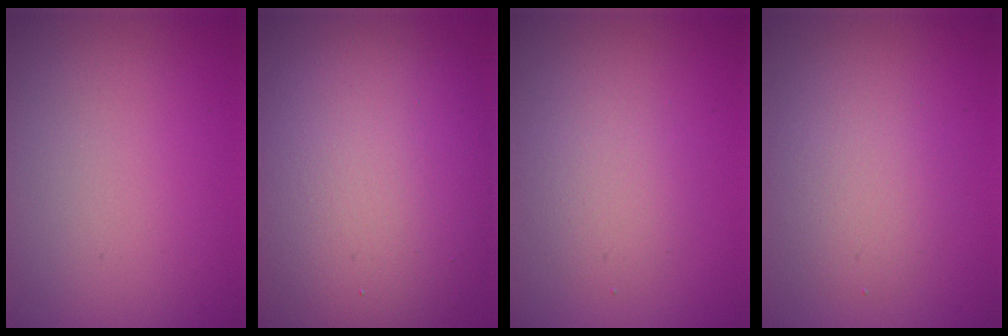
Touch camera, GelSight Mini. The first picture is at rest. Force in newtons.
{"total": 15.5, "press": 15.5, "slide": 0.5}
{"total": 2.3, "press": 2.3, "slide": 0.2}
{"total": 2.9, "press": 2.9, "slide": 0.2}